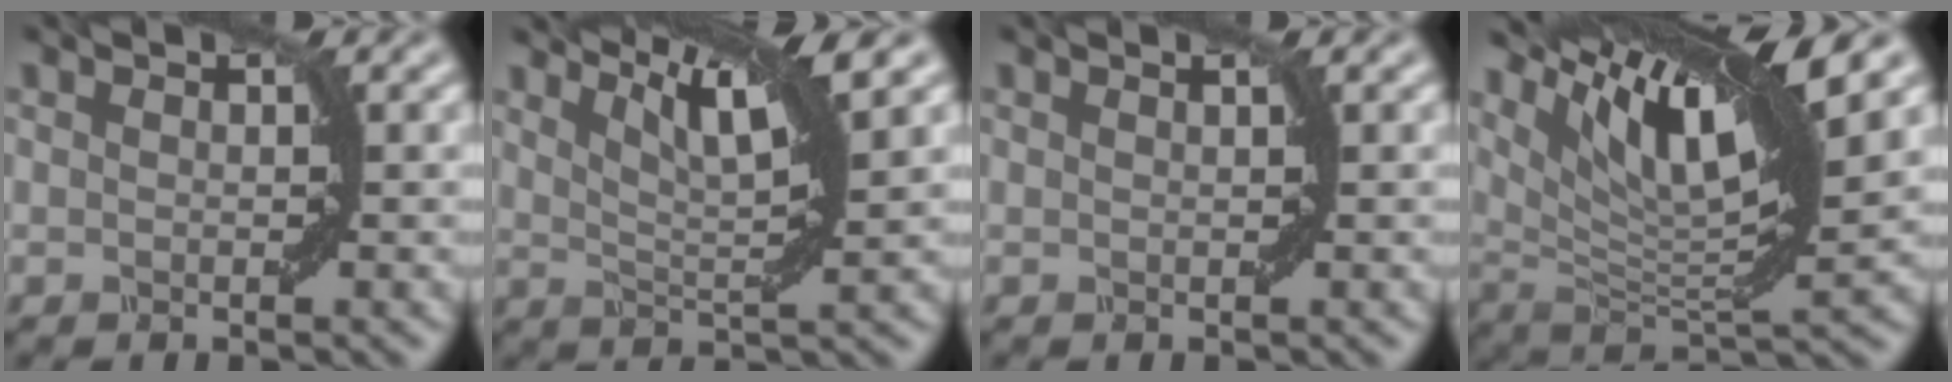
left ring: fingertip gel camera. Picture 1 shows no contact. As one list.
[{"total": 5.9, "force": [3.7, 1.1, 4.4], "torque": [-0.068, 0.010, 0.068]}, {"total": 1.0, "force": [0.5, 0.4, 0.7], "torque": [0.002, -0.004, -0.006]}, {"total": 11.0, "force": [5.8, 2.4, 9.0], "torque": [-0.156, 0.004, 0.115]}]